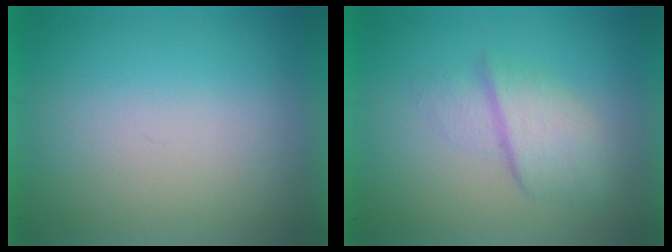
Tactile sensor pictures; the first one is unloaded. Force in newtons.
{"total": 2.7}